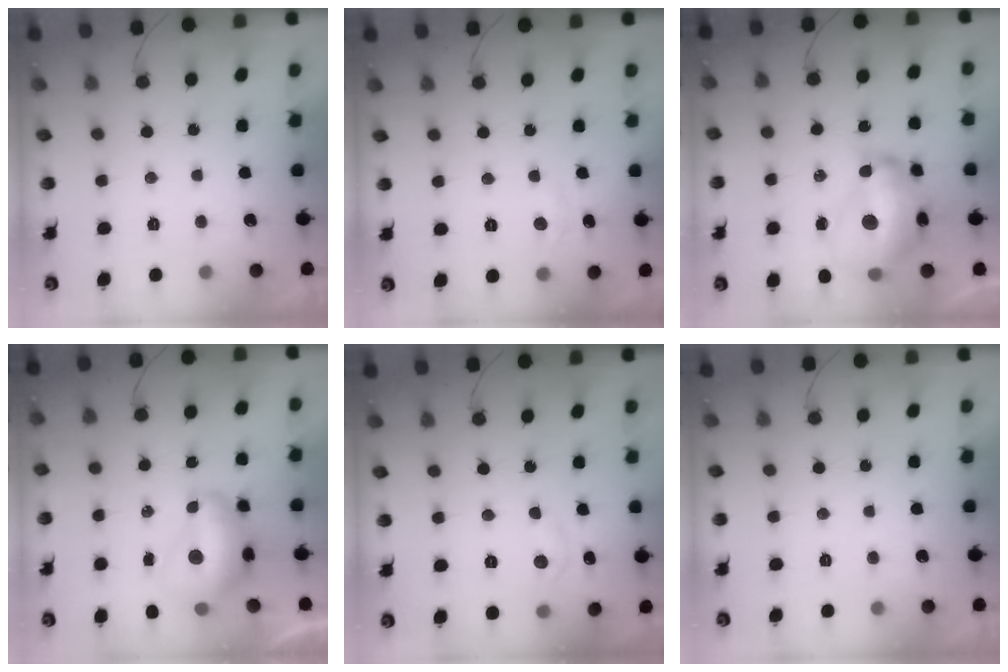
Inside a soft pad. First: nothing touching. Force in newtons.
{"total": 2.3, "press": 2.3, "slide": 0.3}
{"total": 17.8, "press": 17.7, "slide": 2.1}
{"total": 12.4, "press": 12.4, "slide": 1.1}
{"total": 5.1, "press": 5.1, "slide": 0.7}
{"total": 0.0}